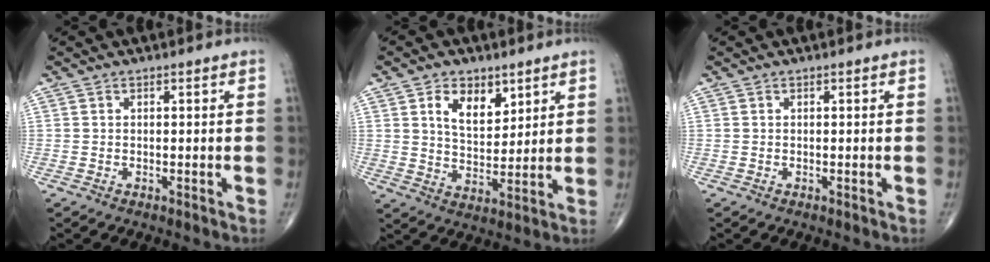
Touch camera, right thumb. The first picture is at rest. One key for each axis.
{"total": 8.5, "fx": 4.2, "fy": 5.1, "fz": 5.4, "tx": -0.067, "ty": -0.030, "tz": 0.077}
{"total": 0.0}